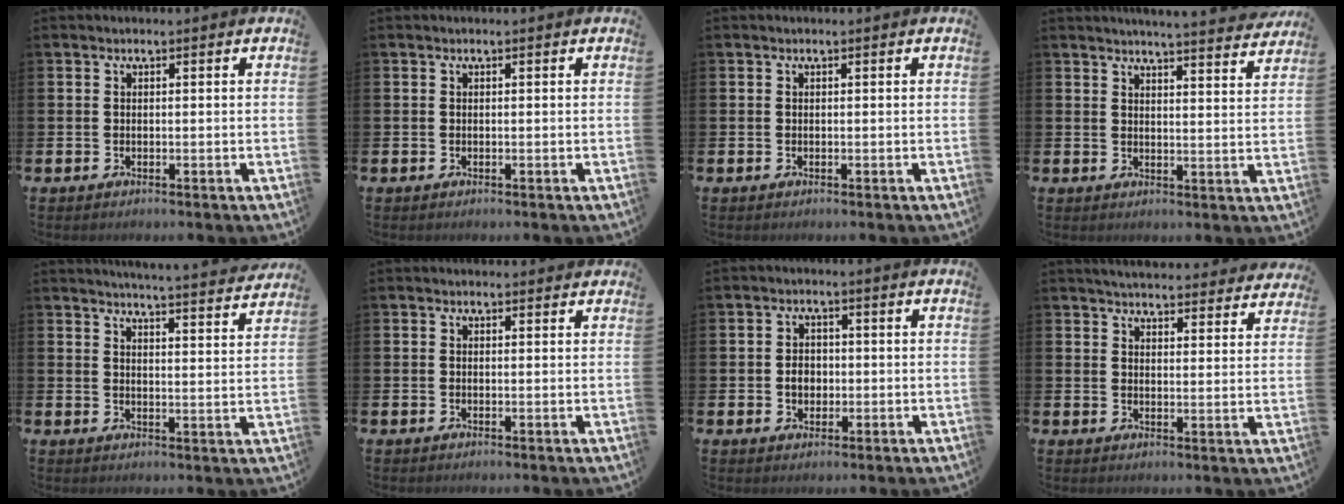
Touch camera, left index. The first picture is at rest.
{"total": 0.0}
{"total": 0.0}
{"total": 4.7, "force": [4.6, -0.6, 0.5], "torque": [-0.008, -0.035, 0.077]}
{"total": 4.9, "force": [4.8, -0.7, 0.4], "torque": [-0.005, -0.041, 0.080]}
{"total": 0.6, "force": [0.5, 0.3, 0.2], "torque": [0.007, 0.001, 0.007]}
{"total": 2.7, "force": [-0.2, 2.3, 1.5], "torque": [-0.008, -0.001, -0.012]}
{"total": 4.6, "force": [4.5, 0.6, 0.5], "torque": [-0.020, -0.030, 0.080]}